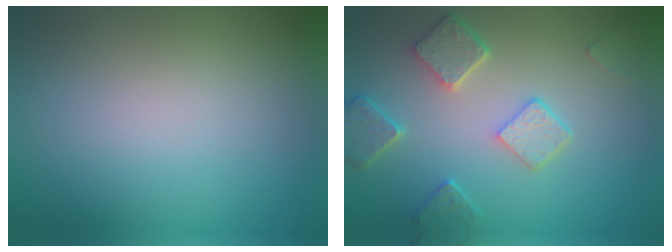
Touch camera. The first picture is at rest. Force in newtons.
{"total": 4.6, "press": 3.6, "slide": 2.8}